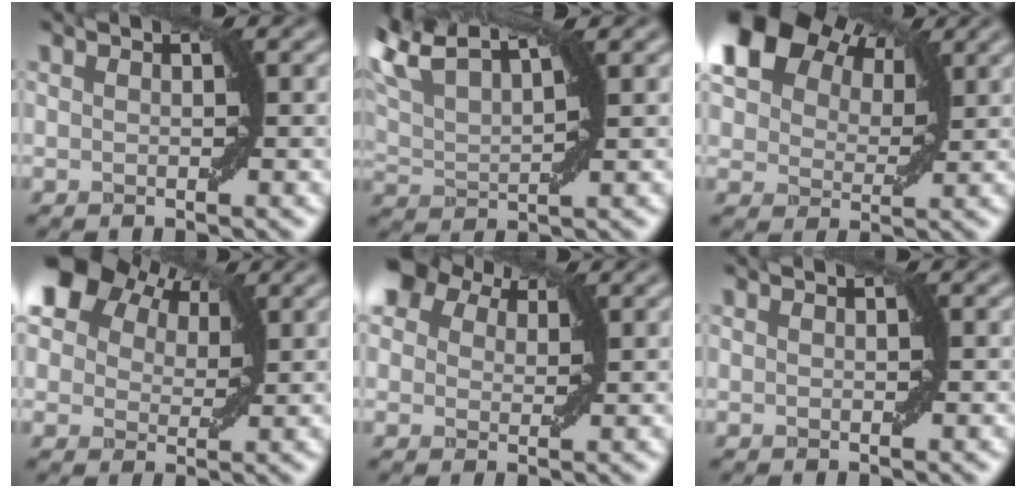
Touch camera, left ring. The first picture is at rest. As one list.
[{"total": 3.7, "force": [2.0, 1.6, 2.6], "torque": [-0.071, 0.009, 0.045]}, {"total": 7.4, "force": [4.3, 5.1, 3.2], "torque": [-0.097, 0.035, 0.069]}, {"total": 4.0, "force": [3.5, 2.0, 0.4], "torque": [-0.026, 0.010, 0.055]}, {"total": 3.1, "force": [2.6, 1.6, 0.1], "torque": [-0.024, 0.012, 0.038]}, {"total": 0.0}]